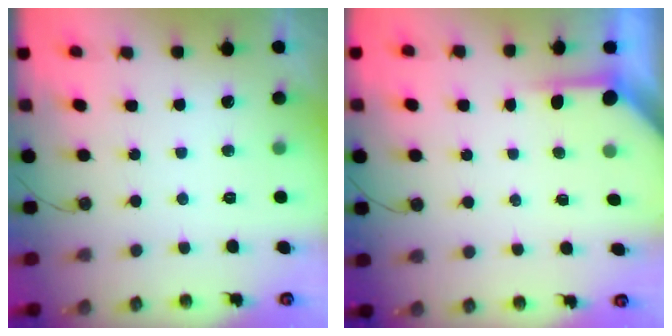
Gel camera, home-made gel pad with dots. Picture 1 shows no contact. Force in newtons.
{"total": 3.9, "press": 3.9, "slide": 0.3}